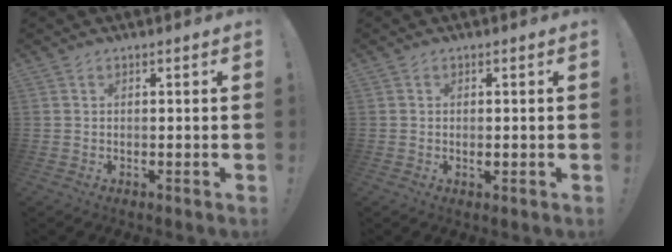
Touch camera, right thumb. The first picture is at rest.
{"total": 0.9, "force": [-0.1, 0.5, 0.8], "torque": [-0.008, -0.002, -0.004]}